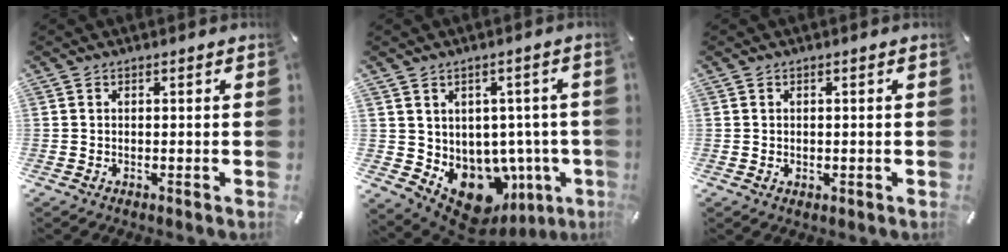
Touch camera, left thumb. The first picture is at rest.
{"total": 8.9, "force": [-4.1, 6.5, 4.5], "torque": [-0.071, -0.016, -0.056]}
{"total": 0.8, "force": [0.0, 0.7, 0.2], "torque": [-0.005, 0.004, -0.001]}